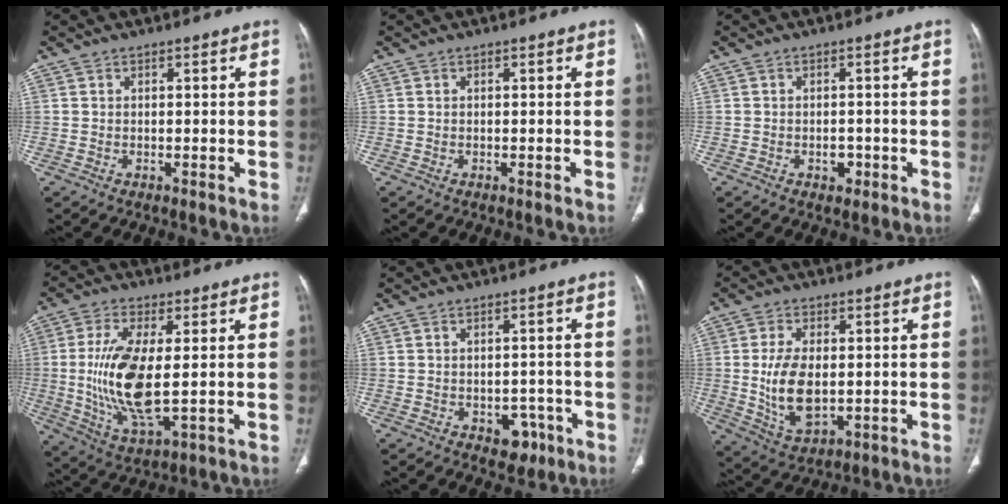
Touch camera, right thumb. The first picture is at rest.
{"total": 0.0}
{"total": 2.4, "force": [-1.0, 1.7, 1.4], "torque": [-0.009, 0.005, -0.009]}
{"total": 14.2, "force": [0.0, 5.3, 13.2], "torque": [-0.278, -0.018, 0.008]}
{"total": 4.3, "force": [-1.8, 3.1, 2.5], "torque": [-0.008, 0.008, -0.014]}
{"total": 10.7, "force": [-0.1, 6.0, 8.9], "torque": [-0.163, -0.011, 0.011]}